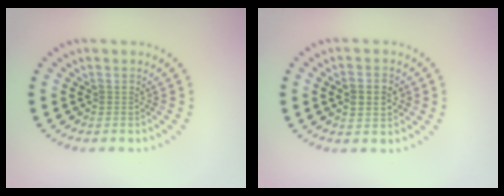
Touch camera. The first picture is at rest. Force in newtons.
{"total": 3.7, "press": 3.7, "slide": 0.1}